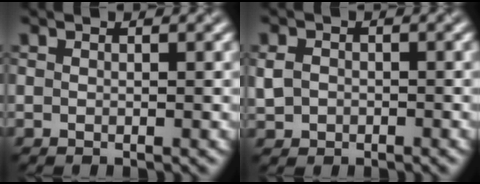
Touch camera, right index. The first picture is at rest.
{"total": 1.9, "force": [-0.3, 1.7, 0.8], "torque": [-0.015, -0.003, -0.009]}